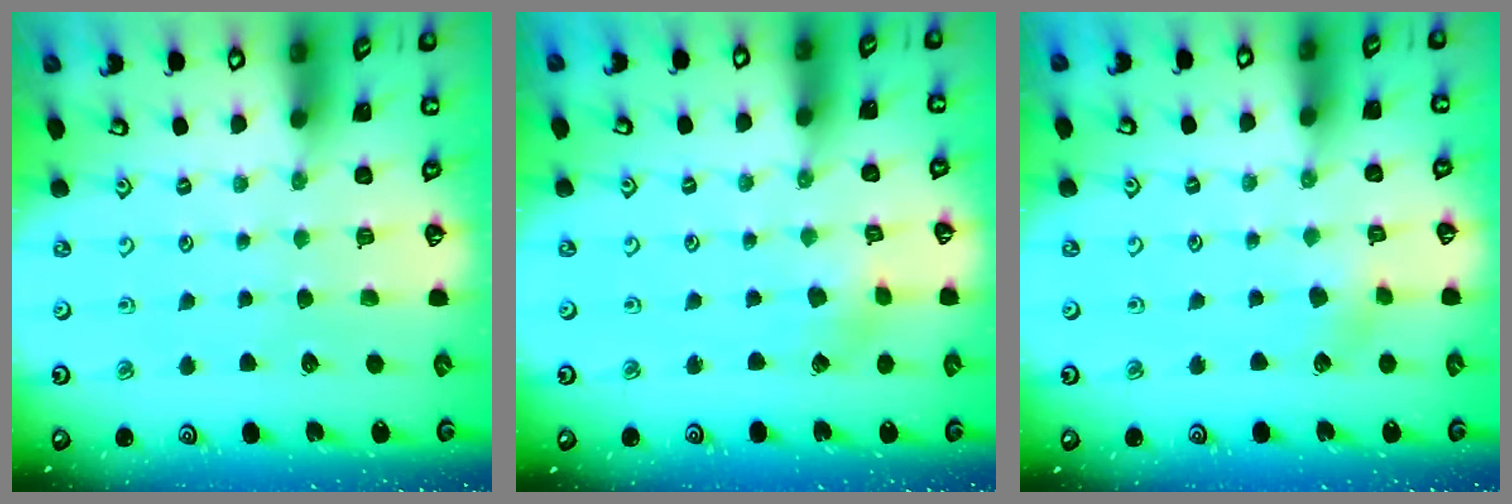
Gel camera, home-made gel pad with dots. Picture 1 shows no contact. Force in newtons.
{"total": 2.5, "press": 2.5, "slide": 0.2}
{"total": 4.1, "press": 4.0, "slide": 0.9}